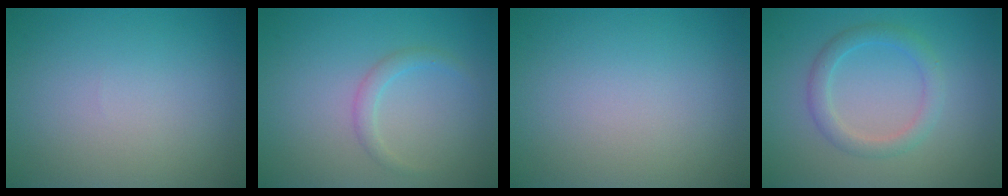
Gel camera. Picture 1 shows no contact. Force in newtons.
{"total": 1.4, "press": 1.4, "slide": 0.1}
{"total": 0.0}
{"total": 2.4, "press": 2.4, "slide": 0.1}